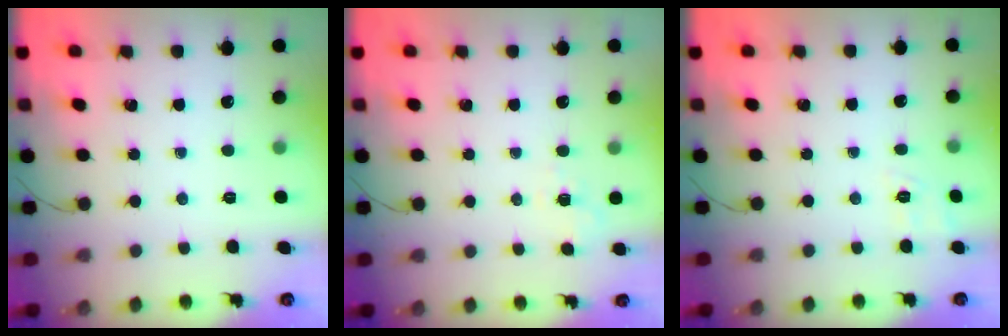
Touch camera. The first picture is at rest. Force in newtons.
{"total": 5.8, "press": 5.6, "slide": 1.7}
{"total": 3.3, "press": 2.6, "slide": 2.0}